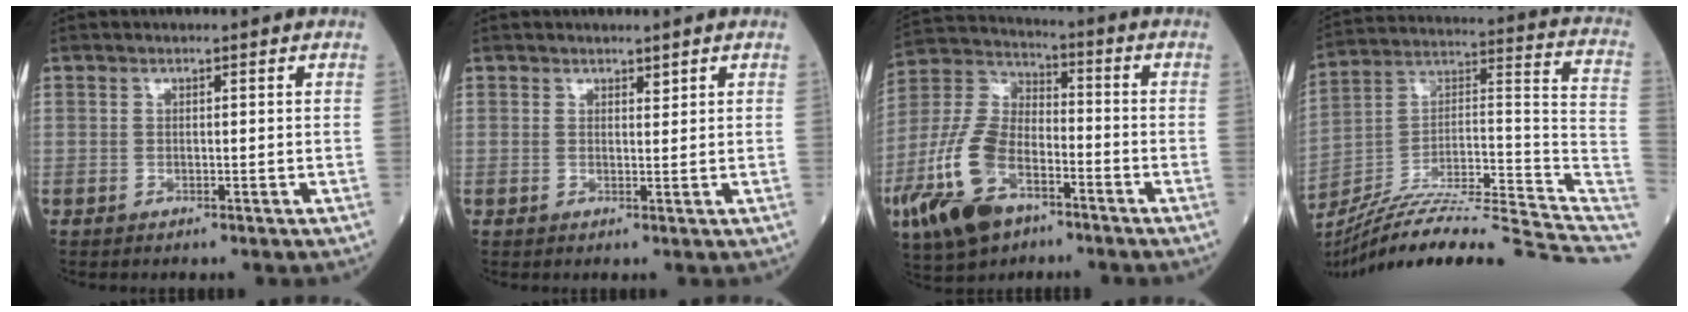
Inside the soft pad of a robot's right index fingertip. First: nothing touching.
{"total": 0.9, "force": [0.8, 0.2, 0.2], "torque": [-0.009, 0.000, 0.015]}
{"total": 15.9, "force": [-7.7, 7.9, 11.4], "torque": [-0.261, -0.005, -0.143]}
{"total": 27.5, "force": [-24.3, 0.8, 12.9], "torque": [-0.137, 0.019, -0.367]}